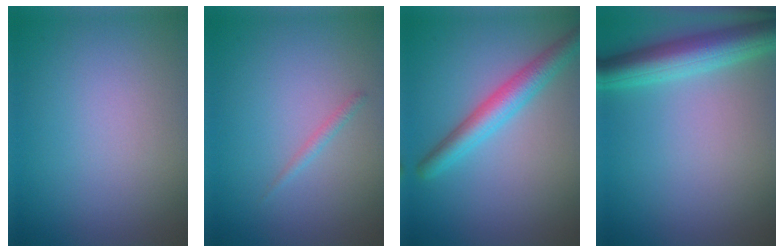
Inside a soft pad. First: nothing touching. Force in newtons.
{"total": 0.7, "press": 0.7, "slide": 0.0}
{"total": 3.8, "press": 3.8, "slide": 0.1}
{"total": 5.6, "press": 5.5, "slide": 0.2}